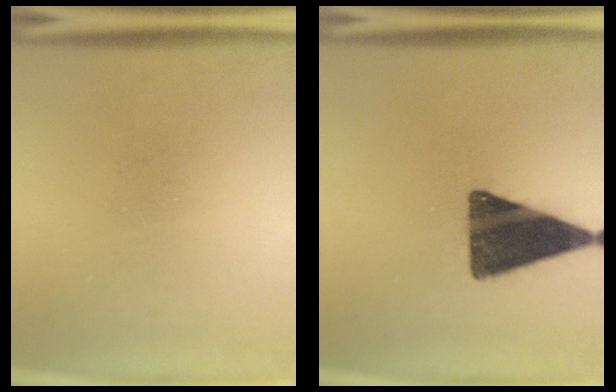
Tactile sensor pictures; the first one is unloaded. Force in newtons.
{"total": 14.9}